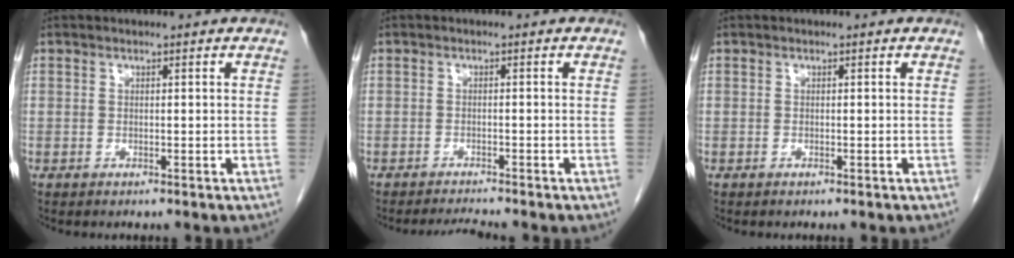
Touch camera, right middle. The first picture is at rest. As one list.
[{"total": 2.2, "force": [-2.0, -0.9, 0.1], "torque": [-0.011, -0.016, -0.033]}, {"total": 0.0}]